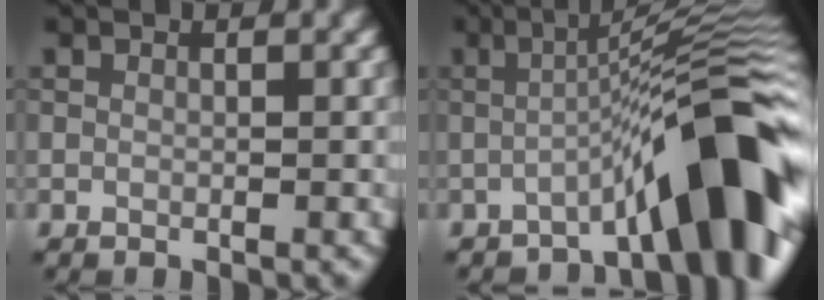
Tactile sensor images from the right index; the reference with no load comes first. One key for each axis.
{"total": 10.5, "fx": -4.3, "fy": 1.9, "fz": 9.3, "tx": -0.108, "ty": 0.029, "tz": -0.072}